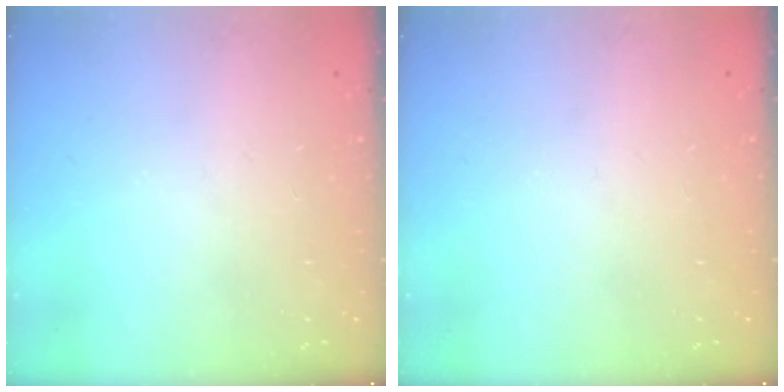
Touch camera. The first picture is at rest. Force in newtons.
{"total": 0.0}